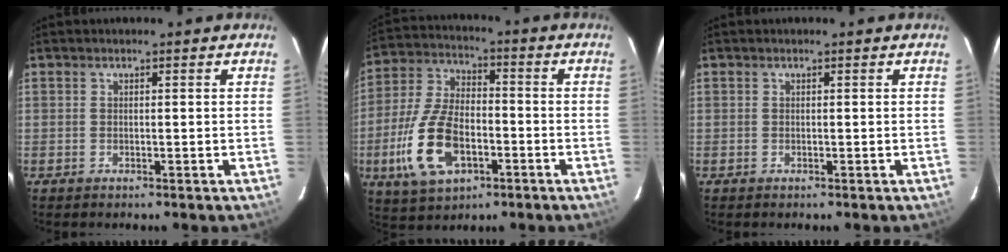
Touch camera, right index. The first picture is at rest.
{"total": 15.1, "force": [-5.3, 8.0, 11.6], "torque": [-0.259, -0.001, -0.093]}
{"total": 0.0}